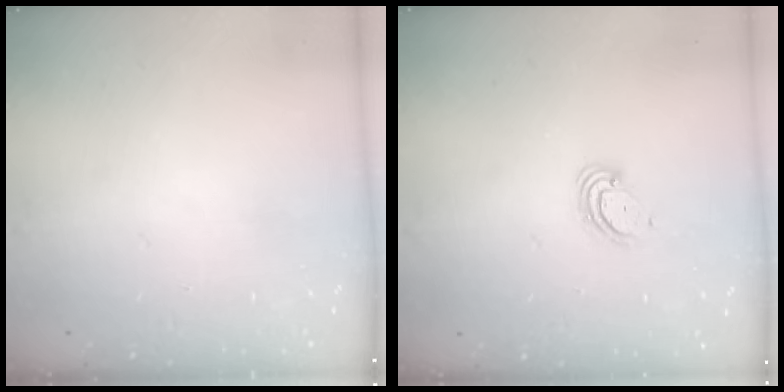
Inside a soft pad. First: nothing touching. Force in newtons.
{"total": 3.8, "press": 3.8, "slide": 0.3}